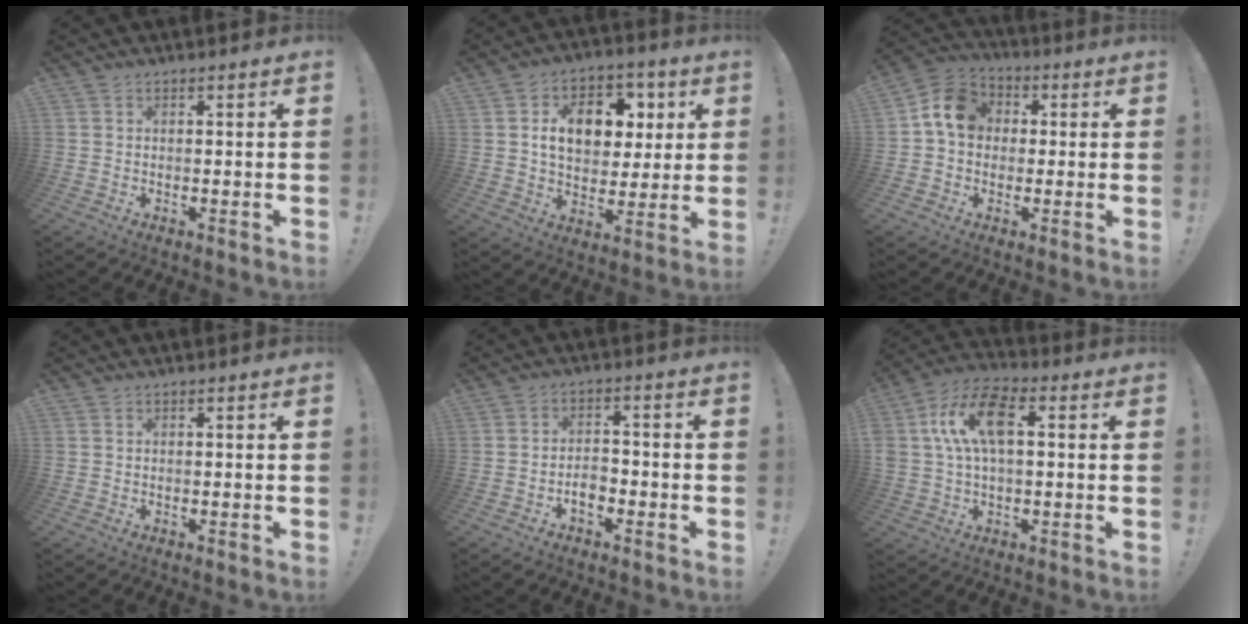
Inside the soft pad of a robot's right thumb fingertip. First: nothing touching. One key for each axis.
{"total": 14.0, "fx": 3.7, "fy": 10.2, "fz": 8.8, "tx": -0.125, "ty": -0.004, "tz": 0.073}
{"total": 11.2, "fx": 1.6, "fy": 9.2, "fz": 6.1, "tx": -0.086, "ty": 0.021, "tz": 0.038}
{"total": 0.0}
{"total": 5.2, "fx": -2.5, "fy": 3.0, "fz": 3.5, "tx": -0.055, "ty": 0.004, "tz": -0.045}
{"total": 13.3, "fx": 2.7, "fy": 7.5, "fz": 10.6, "tx": -0.199, "ty": 0.015, "tz": 0.049}